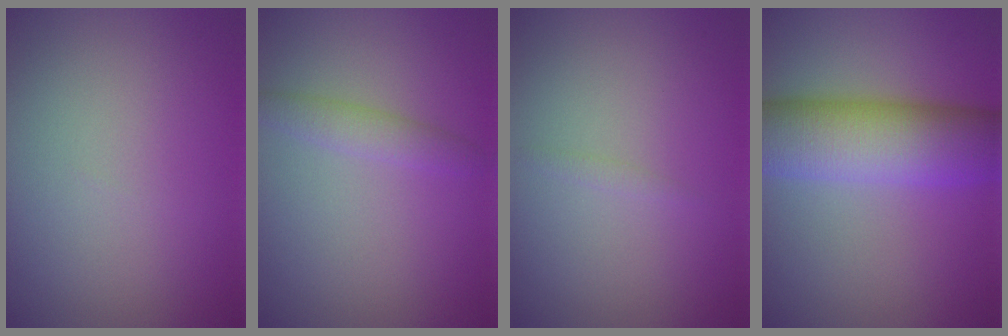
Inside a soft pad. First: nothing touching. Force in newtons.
{"total": 1.8, "press": 1.8, "slide": 0.1}
{"total": 0.6, "press": 0.6, "slide": 0.1}
{"total": 9.4, "press": 9.4, "slide": 0.3}